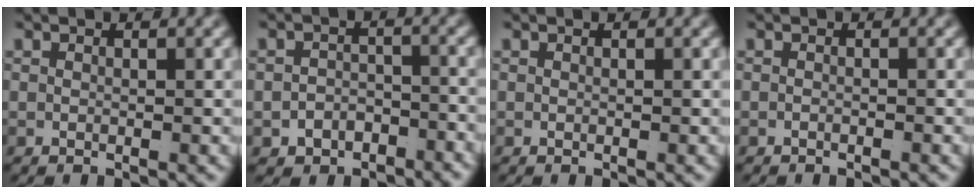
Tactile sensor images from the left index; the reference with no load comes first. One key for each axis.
{"total": 3.8, "fx": -2.9, "fy": 2.4, "fz": 0.3, "tx": -0.001, "ty": -0.017, "tz": -0.046}
{"total": 0.0}
{"total": 0.6, "fx": -0.5, "fy": -0.3, "fz": 0.0, "tx": -0.004, "ty": -0.004, "tz": -0.008}